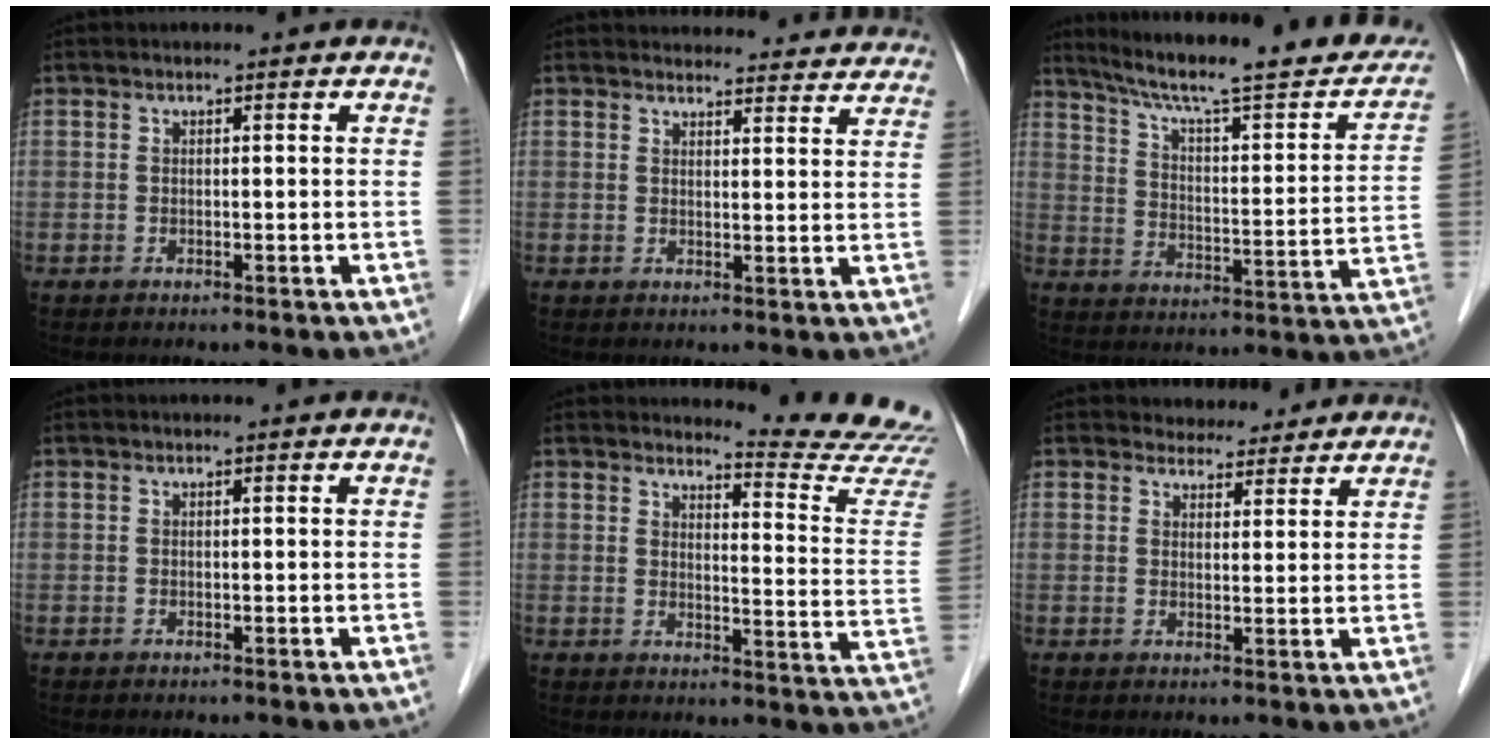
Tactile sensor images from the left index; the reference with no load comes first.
{"total": 18.7, "force": [18.0, 4.0, 3.2], "torque": [-0.020, -0.010, 0.199]}
{"total": 25.2, "force": [21.0, 3.3, 13.6], "torque": [-0.207, -0.016, 0.284]}
{"total": 0.0}
{"total": 13.3, "force": [13.2, -1.5, 0.8], "torque": [-0.006, -0.136, 0.136]}
{"total": 4.7, "force": [4.4, 1.6, 0.3], "torque": [-0.001, 0.007, 0.056]}